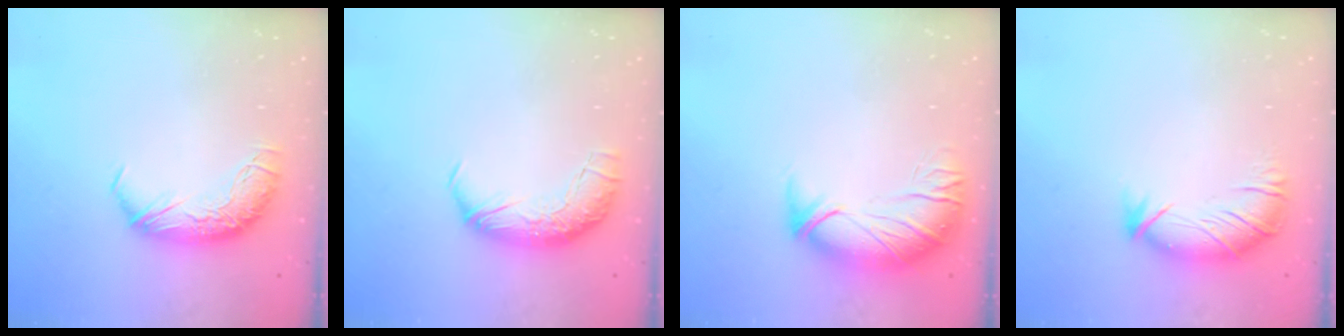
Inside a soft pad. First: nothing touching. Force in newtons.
{"total": 2.3, "press": 1.0, "slide": 2.1}
{"total": 2.7, "press": 1.2, "slide": 2.5}
{"total": 2.7, "press": 2.0, "slide": 1.8}